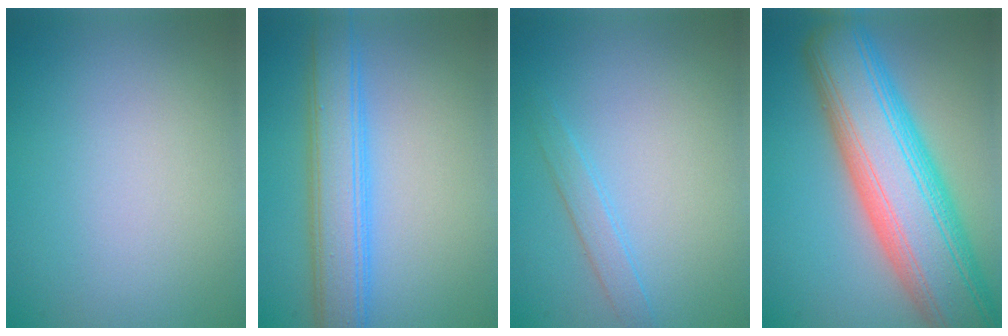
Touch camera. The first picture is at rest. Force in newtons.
{"total": 5.2, "press": 5.2, "slide": 0.1}
{"total": 1.5, "press": 1.5, "slide": 0.1}
{"total": 12.5, "press": 12.5, "slide": 0.5}